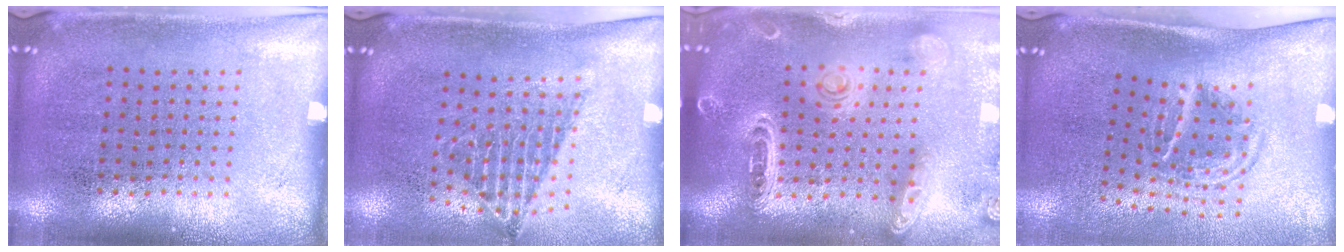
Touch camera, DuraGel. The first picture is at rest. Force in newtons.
{"total": 1.5, "press": 1.1, "slide": 0.9}
{"total": 1.9, "press": 1.9, "slide": 0.4}
{"total": 1.8, "press": 1.1, "slide": 1.5}